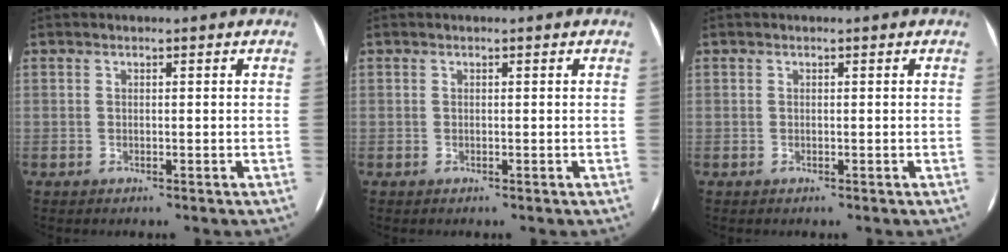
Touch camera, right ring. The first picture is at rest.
{"total": 0.0}
{"total": 0.0}